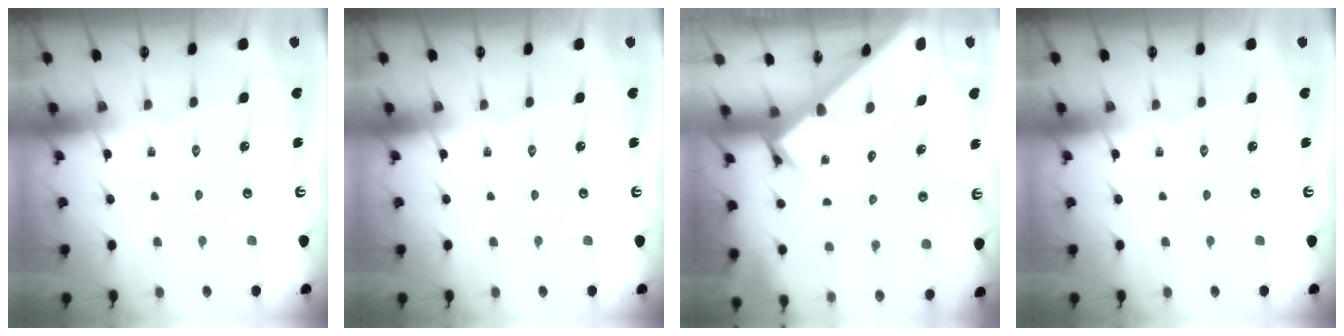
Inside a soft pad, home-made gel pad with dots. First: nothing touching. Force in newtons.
{"total": 0.0}
{"total": 2.1, "press": 2.1, "slide": 0.2}
{"total": 0.0}